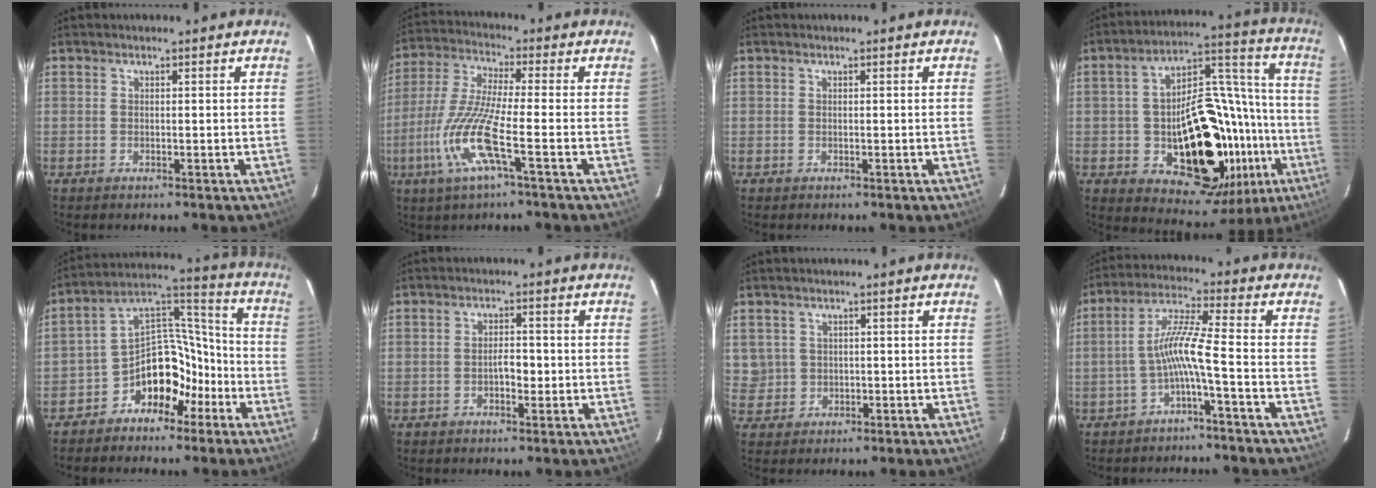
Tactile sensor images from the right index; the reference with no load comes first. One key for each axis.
{"total": 12.1, "fx": -4.5, "fy": 0.6, "fz": 11.2, "tx": -0.249, "ty": -0.005, "tz": -0.093}
{"total": 0.0}
{"total": 29.1, "fx": -8.3, "fy": 17.3, "fz": 21.8, "tx": -0.327, "ty": 0.040, "tz": -0.092}
{"total": 11.5, "fx": -7.0, "fy": 8.0, "fz": 4.3, "tx": -0.074, "ty": 0.062, "tz": -0.115}
{"total": 2.9, "fx": -0.7, "fy": 1.5, "fz": 2.4, "tx": -0.042, "ty": 0.004, "tz": -0.010}
{"total": 3.4, "fx": 0.8, "fy": 3.3, "fz": 0.3, "tx": 0.007, "ty": 0.014, "tz": 0.021}
{"total": 6.7, "fx": -2.8, "fy": -0.7, "fz": 6.0, "tx": -0.137, "ty": 0.013, "tz": -0.052}